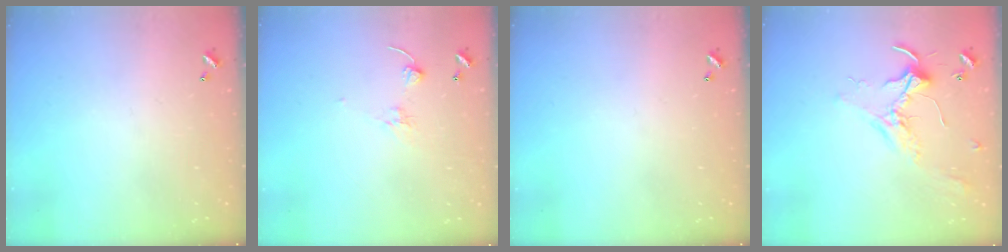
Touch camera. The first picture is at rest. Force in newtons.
{"total": 1.7, "press": 1.5, "slide": 0.7}
{"total": 0.0}
{"total": 2.3, "press": 2.3, "slide": 0.5}